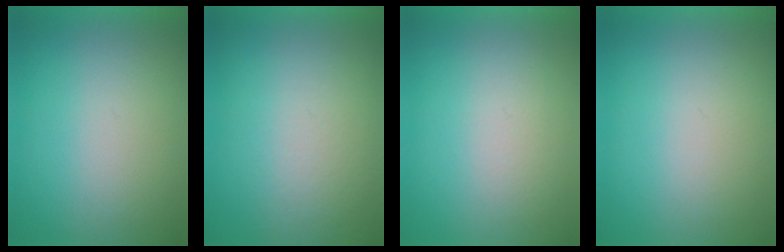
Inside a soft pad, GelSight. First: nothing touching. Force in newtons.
{"total": 3.8}
{"total": 1.5}
{"total": 1.0}